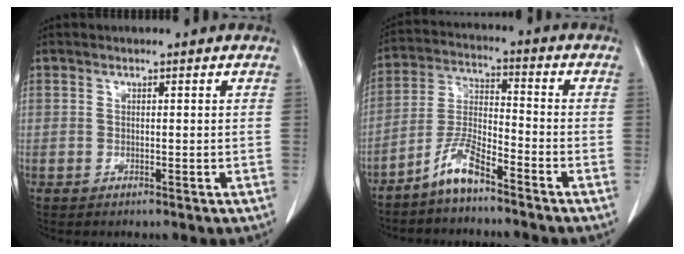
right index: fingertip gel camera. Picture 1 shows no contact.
{"total": 6.8, "force": [-5.2, 1.1, 4.2], "torque": [-0.099, -0.007, -0.109]}